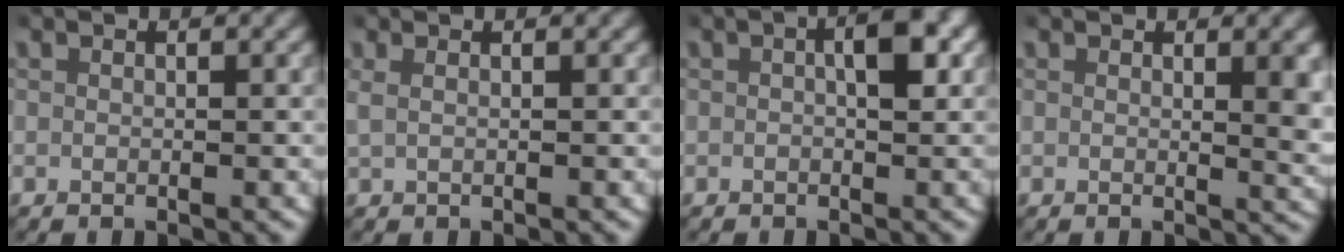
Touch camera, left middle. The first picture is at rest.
{"total": 1.0, "force": [0.5, 0.3, 0.9], "torque": [-0.024, 0.003, 0.009]}
{"total": 3.2, "force": [0.4, 1.1, 2.9], "torque": [-0.043, 0.007, 0.005]}
{"total": 2.5, "force": [0.8, 0.3, 2.4], "torque": [-0.025, -0.009, 0.012]}